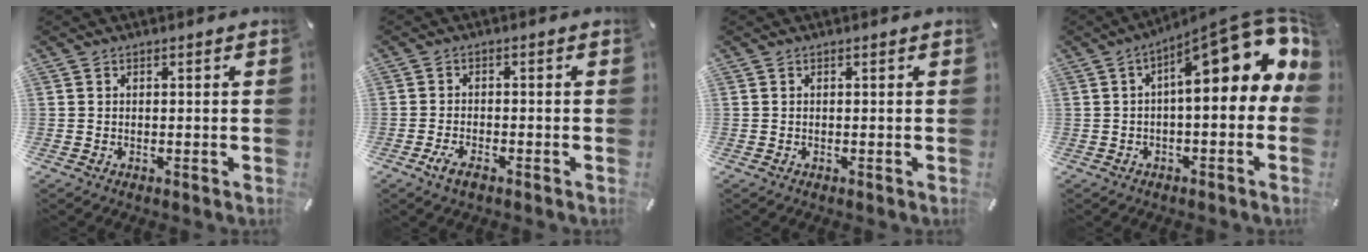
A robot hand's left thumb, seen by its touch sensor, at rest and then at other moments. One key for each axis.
{"total": 3.5, "fx": -2.3, "fy": 1.5, "fz": 2.2, "tx": -0.049, "ty": 0.007, "tz": -0.045}
{"total": 0.0}
{"total": 18.0, "fx": 6.3, "fy": 6.1, "fz": 15.7, "tx": -0.222, "ty": -0.050, "tz": 0.099}